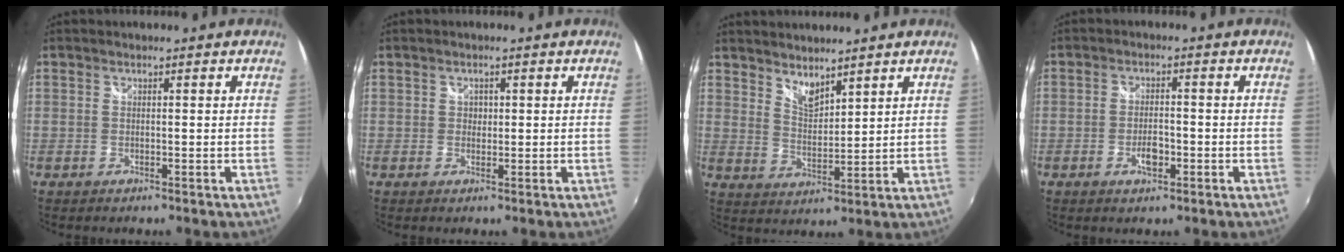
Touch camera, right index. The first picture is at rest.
{"total": 1.3, "force": [0.1, 1.3, 0.3], "torque": [0.000, 0.001, -0.001]}
{"total": 5.0, "force": [4.4, 1.5, 1.9], "torque": [-0.026, -0.005, 0.079]}
{"total": 3.9, "force": [-1.6, 1.8, 3.0], "torque": [-0.060, -0.001, -0.028]}